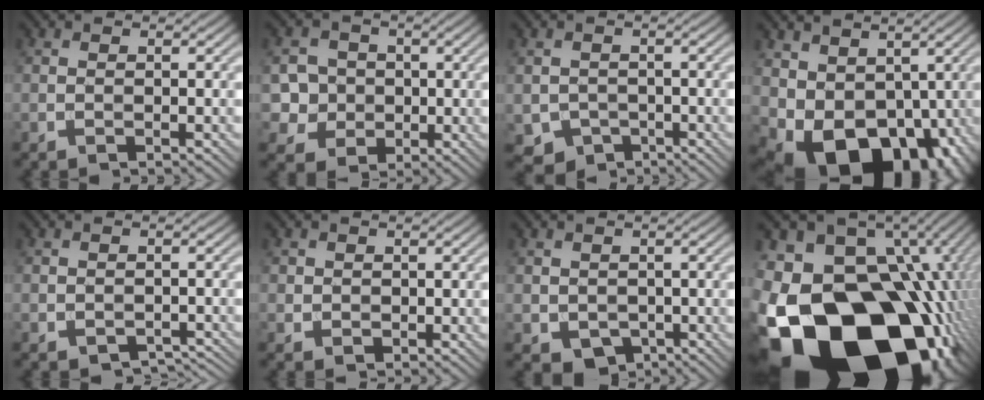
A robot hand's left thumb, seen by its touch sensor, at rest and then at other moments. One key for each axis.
{"total": 6.3, "fx": -0.1, "fy": 6.1, "fz": 1.6, "tx": -0.054, "ty": 0.005, "tz": -0.018}
{"total": 3.5, "fx": -1.7, "fy": 2.9, "fz": 1.0, "tx": -0.025, "ty": -0.015, "tz": -0.031}
{"total": 13.2, "fx": -1.3, "fy": 9.3, "fz": 9.2, "tx": -0.163, "ty": -0.040, "tz": -0.005}
{"total": 2.2, "fx": -1.3, "fy": 1.5, "fz": 1.0, "tx": -0.016, "ty": -0.016, "tz": -0.016}
{"total": 1.8, "fx": 0.7, "fy": 1.5, "fz": 0.5, "tx": -0.015, "ty": -0.007, "tz": 0.014}
{"total": 3.1, "fx": -0.3, "fy": 2.7, "fz": 1.6, "tx": -0.046, "ty": -0.013, "tz": 0.000}
{"total": 25.3, "fx": -9.9, "fy": 17.2, "fz": 15.7, "tx": -0.306, "ty": -0.070, "tz": -0.131}